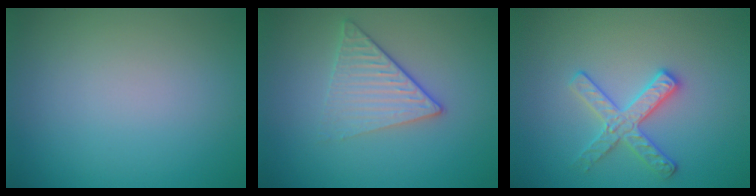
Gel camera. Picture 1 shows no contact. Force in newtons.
{"total": 3.4, "press": 2.8, "slide": 1.9}
{"total": 2.8, "press": 2.8, "slide": 0.3}